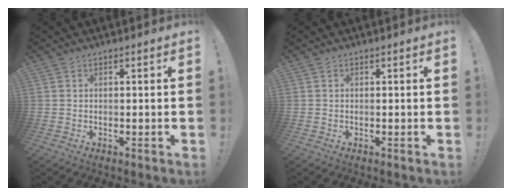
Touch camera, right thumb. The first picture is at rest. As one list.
[{"total": 0.0}]